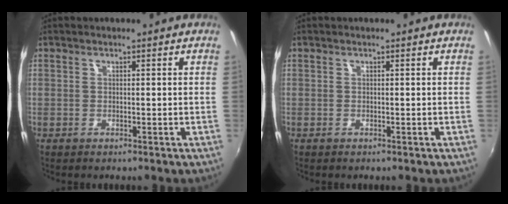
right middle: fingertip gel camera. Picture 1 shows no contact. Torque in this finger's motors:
{"motor_torque": [0.08, -0.09, 0.01, 0.00]}